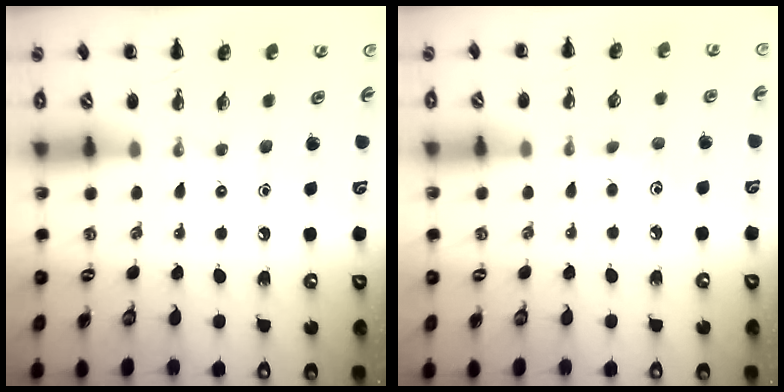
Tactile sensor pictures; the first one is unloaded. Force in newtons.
{"total": 3.8, "press": 3.6, "slide": 1.2}